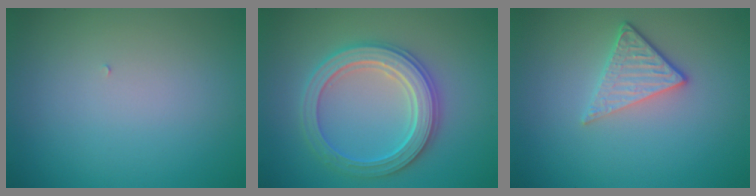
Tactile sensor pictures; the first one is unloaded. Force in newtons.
{"total": 5.5, "press": 5.4, "slide": 1.0}
{"total": 3.1, "press": 2.5, "slide": 1.9}